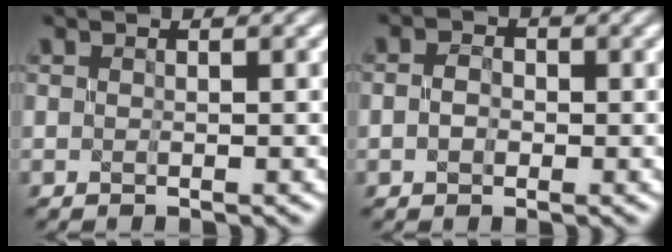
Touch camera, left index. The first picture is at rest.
{"total": 1.7, "force": [-0.4, 1.3, 1.0], "torque": [-0.025, 0.003, -0.010]}